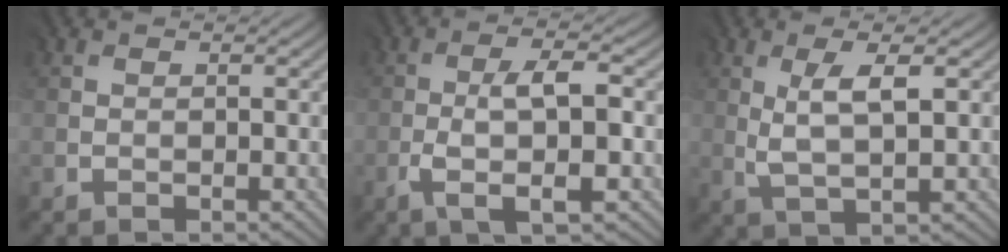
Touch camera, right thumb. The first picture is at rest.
{"total": 5.4, "force": [-1.5, 1.0, 5.1], "torque": [-0.099, 0.005, -0.026]}
{"total": 4.2, "force": [1.2, 0.9, 3.9], "torque": [-0.083, -0.003, 0.028]}